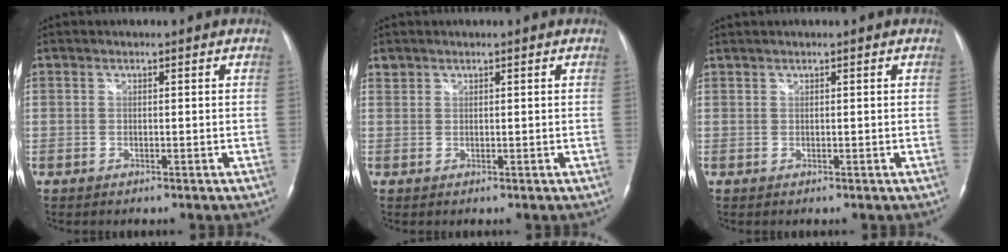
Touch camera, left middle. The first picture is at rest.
{"total": 0.8, "force": [0.7, 0.4, -0.1], "torque": [0.004, 0.005, 0.013]}
{"total": 0.6, "force": [0.6, 0.0, 0.1], "torque": [-0.007, 0.011, 0.017]}